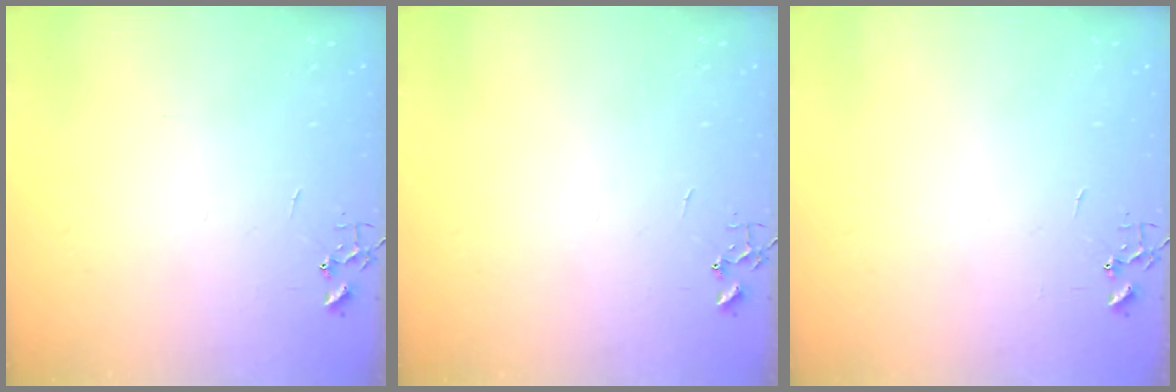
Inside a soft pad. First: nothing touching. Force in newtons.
{"total": 0.0}
{"total": 0.0}